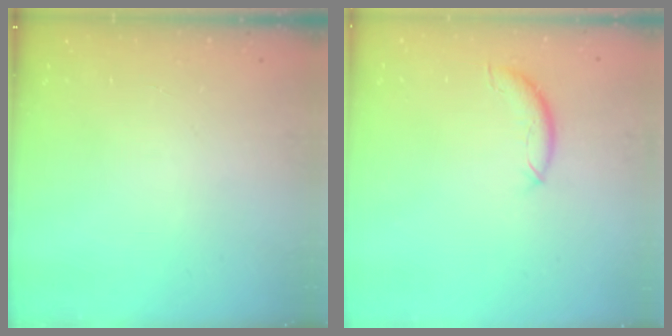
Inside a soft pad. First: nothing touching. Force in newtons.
{"total": 7.8, "press": 7.8, "slide": 0.5}